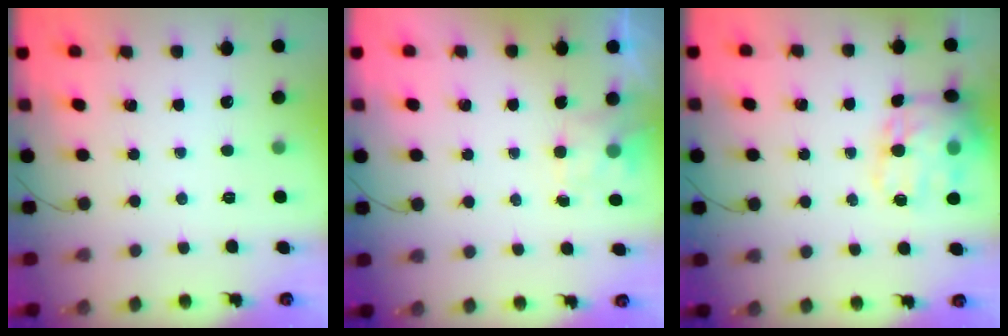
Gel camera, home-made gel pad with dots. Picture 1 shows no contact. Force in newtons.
{"total": 2.5, "press": 2.1, "slide": 1.4}
{"total": 17.9, "press": 17.6, "slide": 3.1}